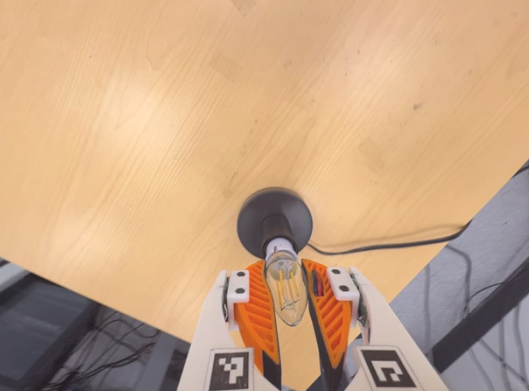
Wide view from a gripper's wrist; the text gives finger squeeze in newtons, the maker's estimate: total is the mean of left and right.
{"total": 23.0, "left": 23.2, "right": 22.8}